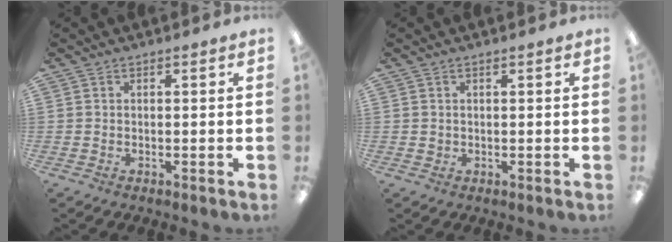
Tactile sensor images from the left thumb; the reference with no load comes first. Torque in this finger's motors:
{"motor_torque": [-0.05, -0.02, 0.16, -0.16, 0.00]}